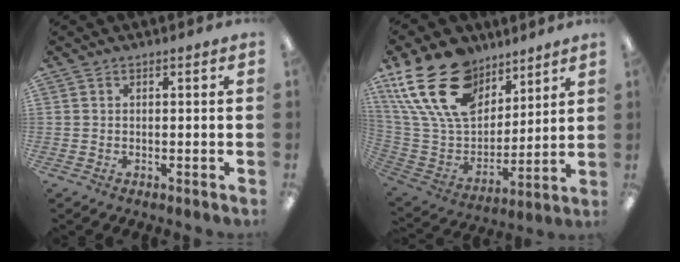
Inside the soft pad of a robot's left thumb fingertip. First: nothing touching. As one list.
[{"total": 24.0, "force": [13.1, 15.0, 13.5], "torque": [-0.274, -0.060, 0.242]}]